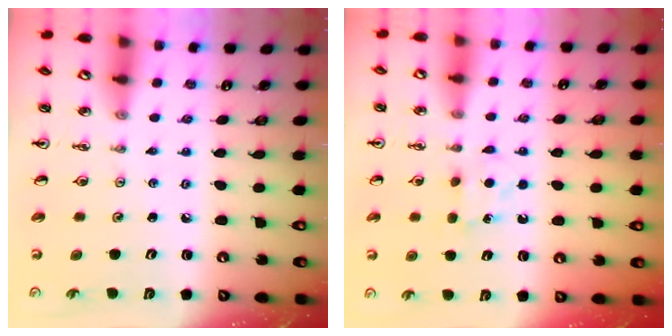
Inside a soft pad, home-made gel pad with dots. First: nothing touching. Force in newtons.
{"total": 5.7, "press": 5.7, "slide": 0.8}